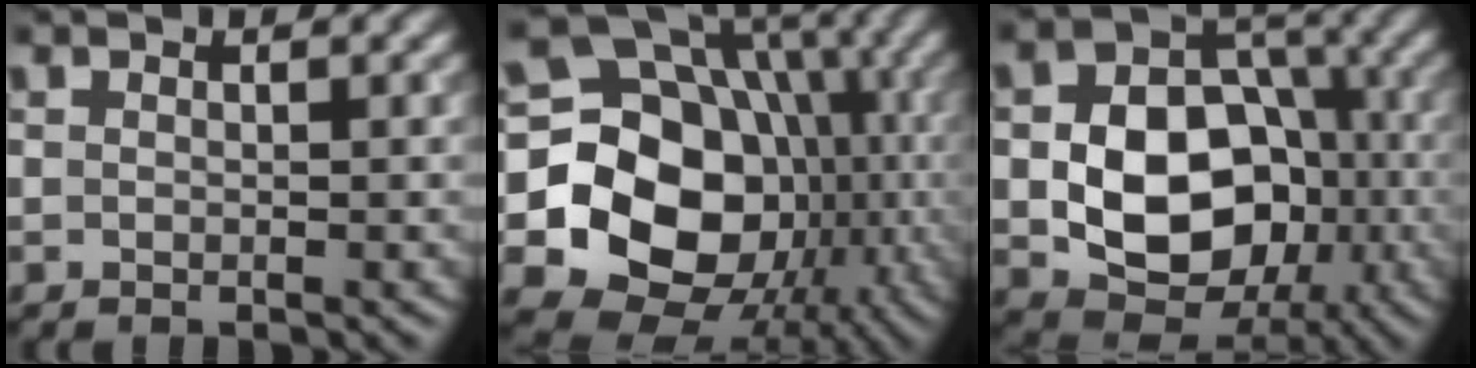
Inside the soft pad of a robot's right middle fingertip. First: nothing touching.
{"total": 18.8, "force": [-2.3, 16.0, 9.6], "torque": [-0.144, -0.012, -0.052]}
{"total": 11.3, "force": [-2.0, 8.3, 7.4], "torque": [-0.112, 0.004, -0.037]}